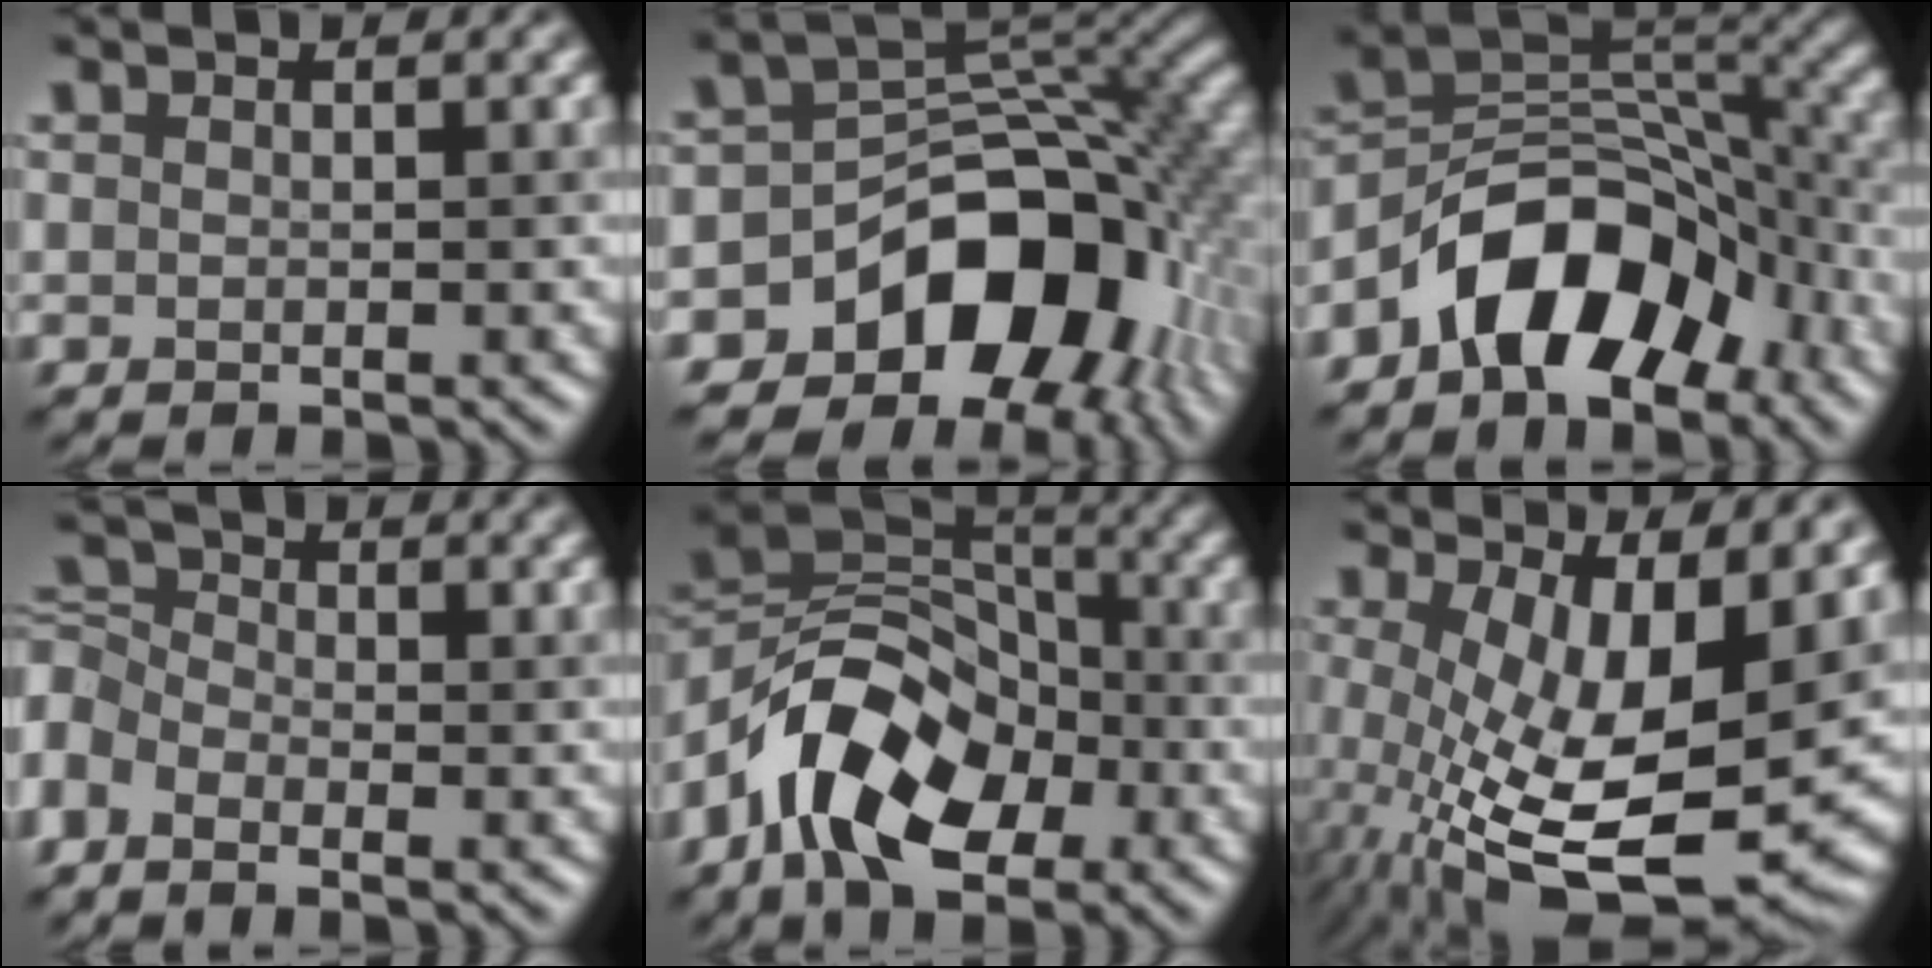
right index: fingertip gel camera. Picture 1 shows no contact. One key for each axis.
{"total": 12.6, "fx": -5.4, "fy": 8.5, "fz": 7.5, "tx": -0.098, "ty": -0.001, "tz": -0.099}
{"total": 9.7, "fx": -5.1, "fy": 5.6, "fz": 6.1, "tx": -0.076, "ty": 0.014, "tz": -0.096}
{"total": 3.8, "fx": -1.7, "fy": 2.7, "fz": 2.1, "tx": -0.049, "ty": 0.008, "tz": -0.047}
{"total": 10.9, "fx": -4.9, "fy": 6.3, "fz": 7.4, "tx": -0.122, "ty": 0.013, "tz": -0.100}
{"total": 14.7, "fx": -1.6, "fy": 6.2, "fz": 13.2, "tx": -0.229, "ty": -0.036, "tz": -0.014}